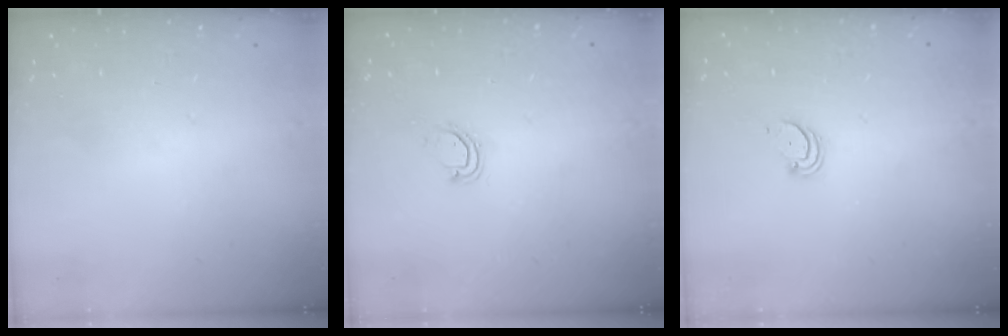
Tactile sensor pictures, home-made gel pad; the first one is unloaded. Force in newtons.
{"total": 3.9, "press": 3.9, "slide": 0.3}
{"total": 2.0, "press": 2.0, "slide": 0.2}